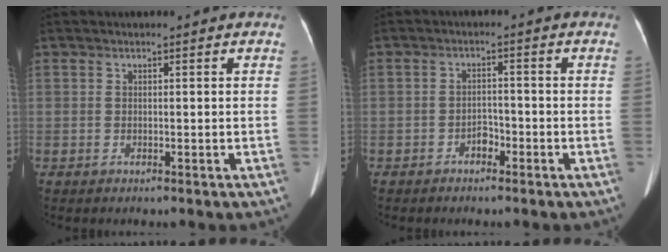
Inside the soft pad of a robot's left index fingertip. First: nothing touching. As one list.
[{"total": 2.3, "force": [-1.6, 1.2, 1.2], "torque": [-0.016, 0.005, -0.027]}]